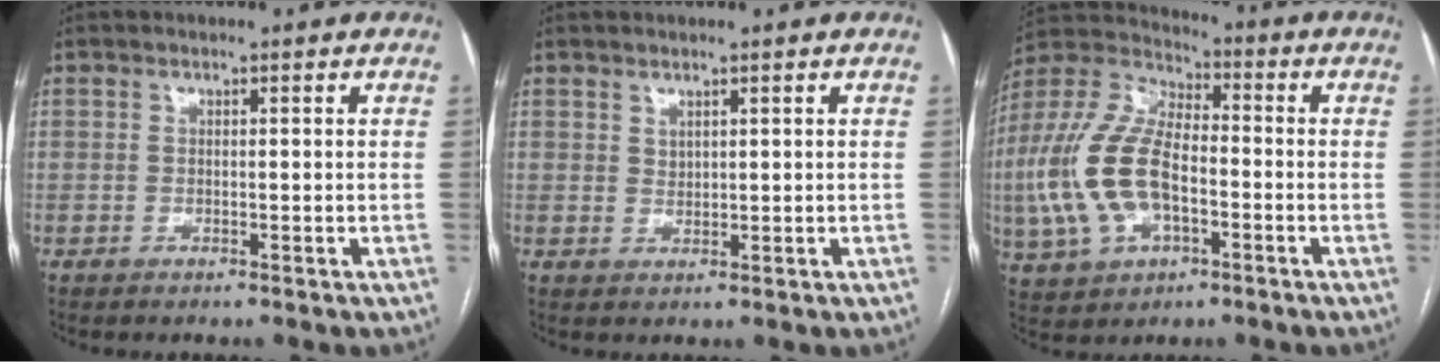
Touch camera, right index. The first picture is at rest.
{"total": 1.0, "force": [0.8, 0.5, 0.3], "torque": [-0.001, -0.005, 0.016]}
{"total": 15.9, "force": [-3.4, 8.0, 13.2], "torque": [-0.310, 0.014, -0.062]}